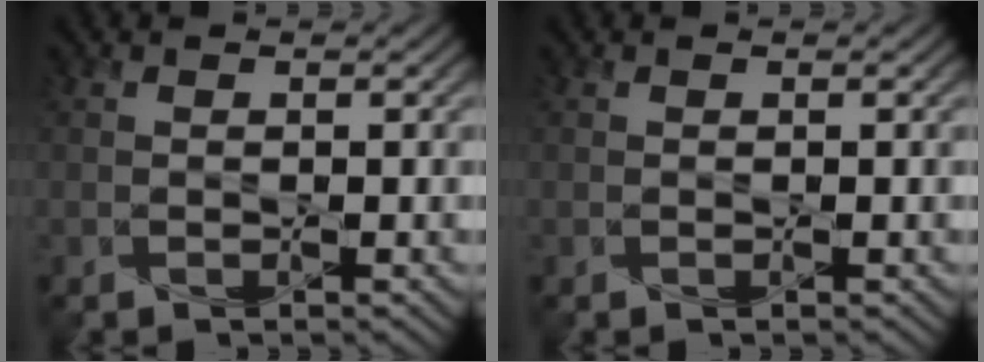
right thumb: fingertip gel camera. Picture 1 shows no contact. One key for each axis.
{"total": 0.0}